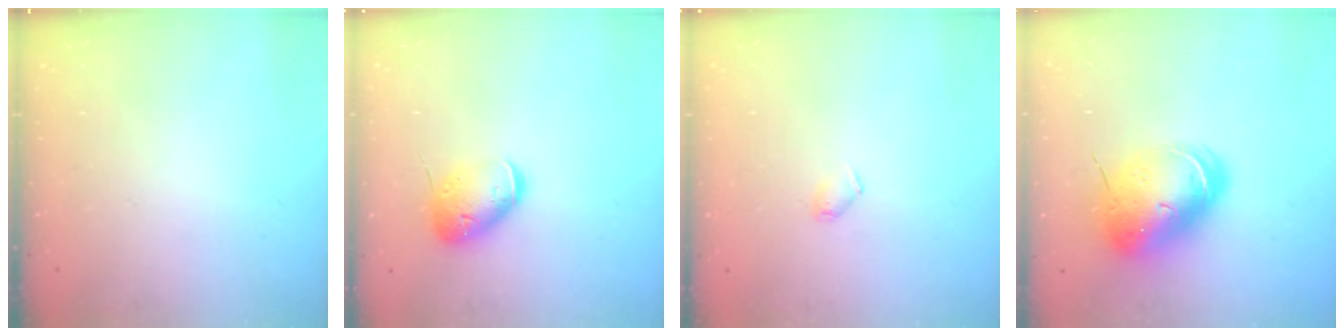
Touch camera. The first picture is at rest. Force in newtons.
{"total": 12.9, "press": 12.8, "slide": 1.7}
{"total": 4.2, "press": 4.1, "slide": 0.8}
{"total": 17.8, "press": 17.5, "slide": 3.2}